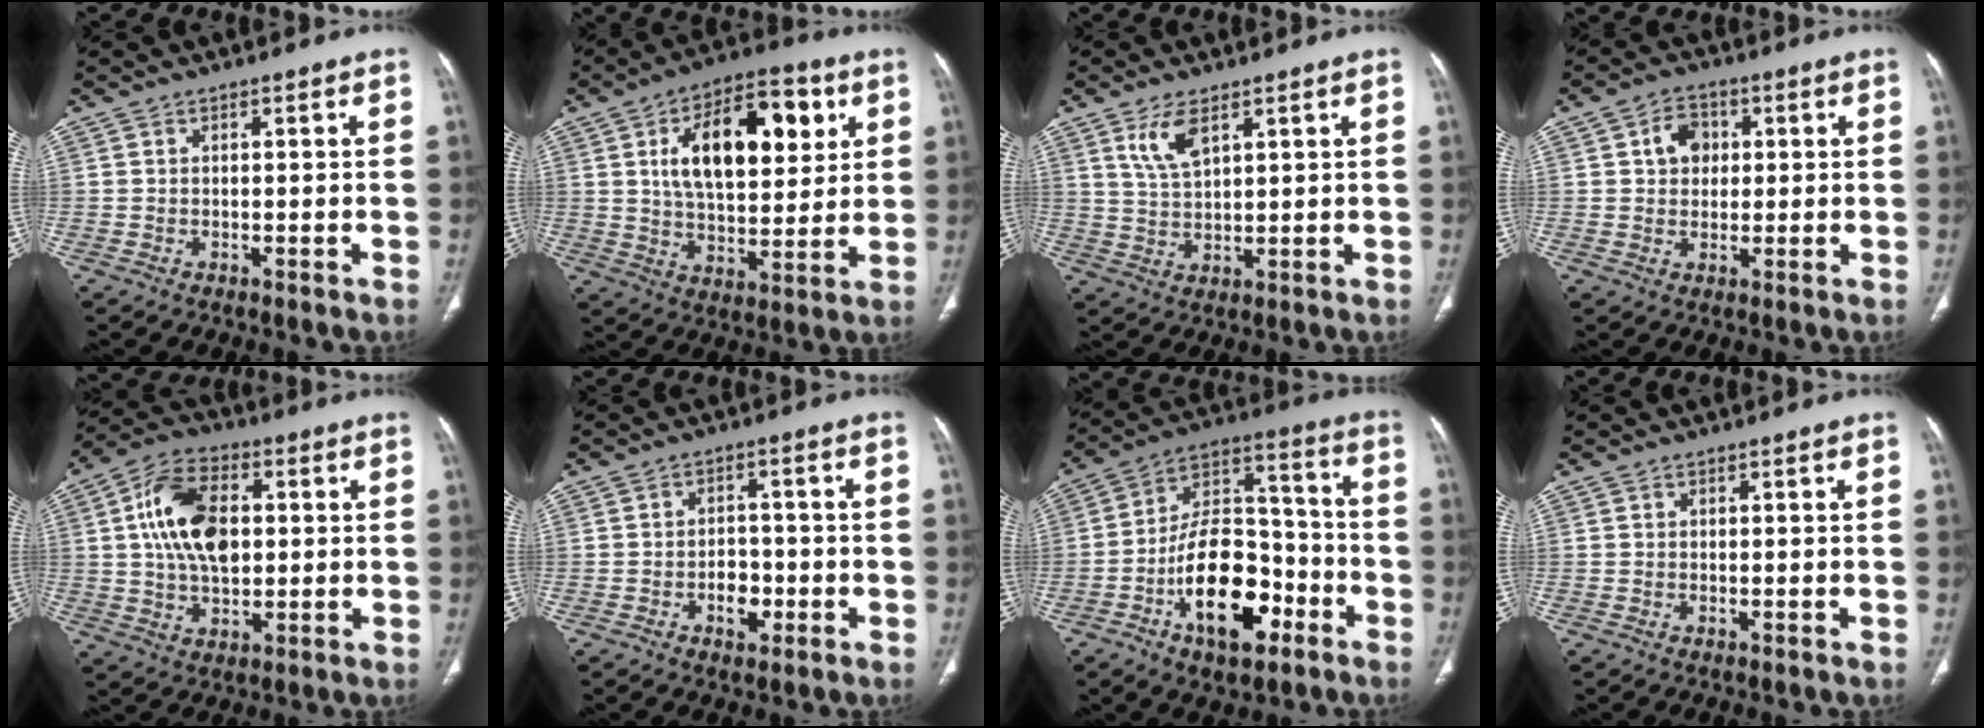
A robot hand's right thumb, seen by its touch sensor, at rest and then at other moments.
{"total": 19.9, "force": [5.9, 10.4, 15.9], "torque": [-0.209, -0.005, 0.094]}
{"total": 5.9, "force": [3.3, 2.4, 4.2], "torque": [-0.081, -0.017, 0.072]}
{"total": 5.8, "force": [1.3, 4.6, 3.2], "torque": [-0.026, 0.004, 0.018]}
{"total": 14.6, "force": [2.3, 8.9, 11.4], "torque": [-0.189, 0.009, 0.037]}
{"total": 4.9, "force": [-1.8, 3.3, 3.2], "torque": [-0.027, 0.015, -0.028]}
{"total": 19.2, "force": [-8.1, 10.2, 14.1], "torque": [-0.204, 0.059, -0.136]}
{"total": 0.0}